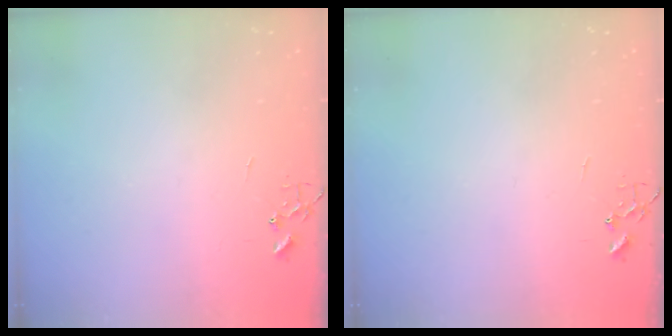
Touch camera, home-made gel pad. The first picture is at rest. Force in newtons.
{"total": 0.0}